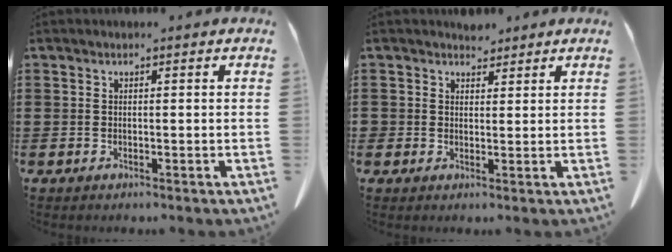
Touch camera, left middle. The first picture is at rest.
{"total": 2.5, "force": [2.1, 1.3, -0.1], "torque": [0.001, 0.001, 0.039]}